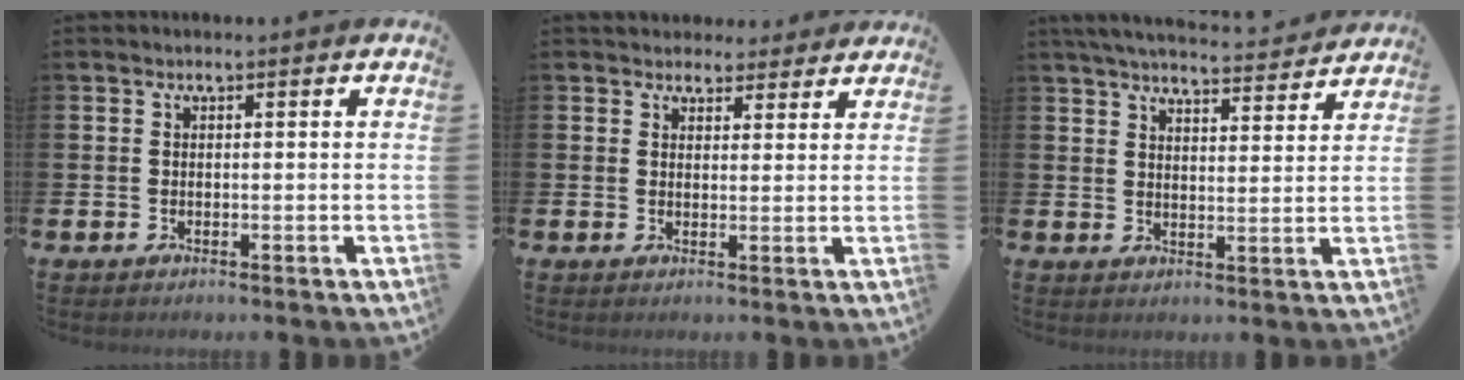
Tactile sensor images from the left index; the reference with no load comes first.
{"total": 3.4, "force": [3.1, 1.4, -0.2], "torque": [0.002, -0.014, 0.057]}
{"total": 5.3, "force": [5.2, 0.6, 0.9], "torque": [-0.035, -0.036, 0.092]}